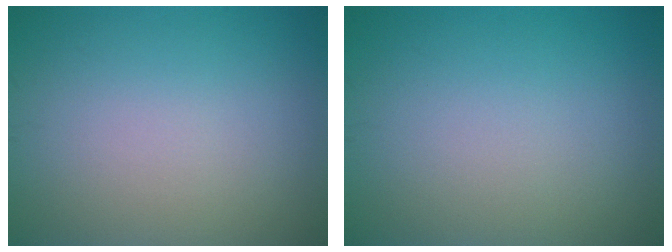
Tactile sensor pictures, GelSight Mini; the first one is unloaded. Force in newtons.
{"total": 0.0}